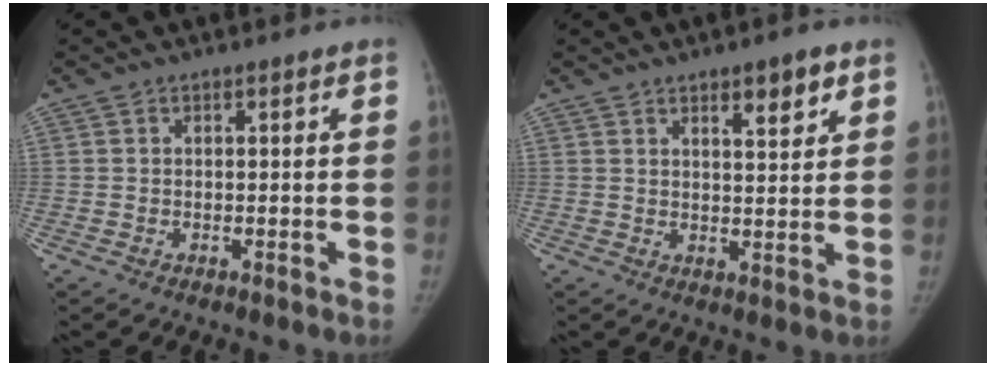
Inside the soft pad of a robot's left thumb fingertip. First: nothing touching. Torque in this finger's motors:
{"motor_torque": [0.37, 0.46, 0.24, -0.26, 0.01]}